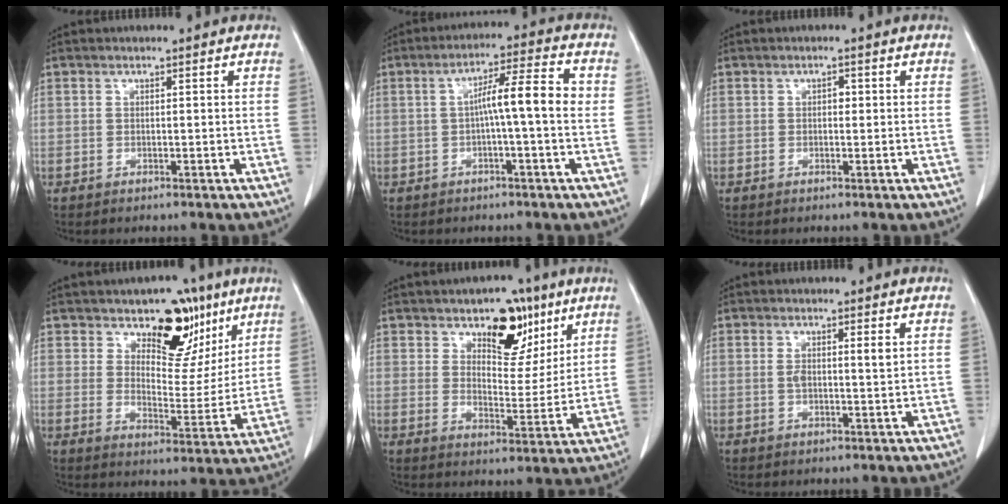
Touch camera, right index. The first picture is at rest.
{"total": 7.3, "force": [-0.2, 0.1, 7.3], "torque": [-0.115, 0.021, -0.003]}
{"total": 0.9, "force": [0.1, 0.6, 0.7], "torque": [-0.007, 0.004, 0.000]}
{"total": 11.9, "force": [7.5, 6.3, 6.8], "torque": [-0.079, -0.005, 0.119]}
{"total": 10.2, "force": [6.2, 5.5, 6.0], "torque": [-0.079, 0.001, 0.099]}
{"total": 2.9, "force": [0.8, 0.6, 2.7], "torque": [-0.053, 0.004, 0.014]}